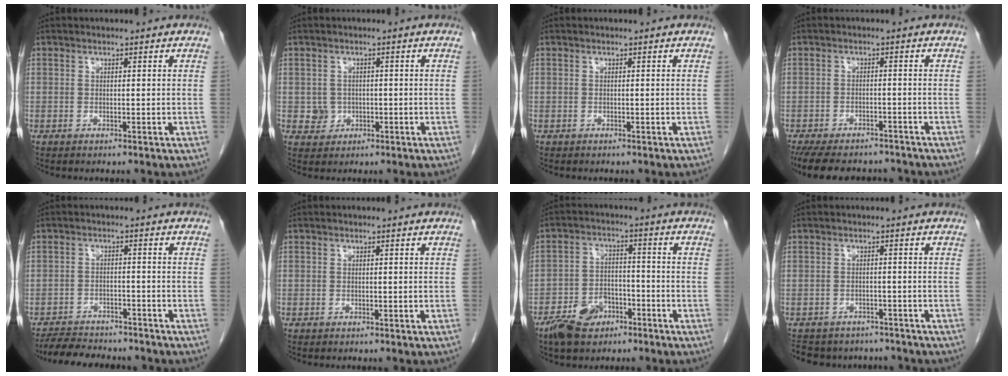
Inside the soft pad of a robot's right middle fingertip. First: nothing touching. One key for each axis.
{"total": 2.5, "fx": -0.4, "fy": 2.4, "fz": 0.5, "tx": -0.003, "ty": 0.005, "tz": 0.001}
{"total": 0.0}
{"total": 14.4, "fx": -12.3, "fy": 5.2, "fz": 5.5, "tx": -0.130, "ty": -0.007, "tz": -0.163}
{"total": 9.3, "fx": -8.4, "fy": 2.6, "fz": 2.8, "tx": -0.043, "ty": -0.003, "tz": -0.126}
{"total": 0.0}
{"total": 7.9, "fx": -5.2, "fy": 4.5, "fz": 3.8, "tx": -0.080, "ty": 0.004, "tz": -0.089}
{"total": 10.9, "fx": -9.6, "fy": 4.6, "fz": 2.3, "tx": -0.046, "ty": 0.011, "tz": -0.116}